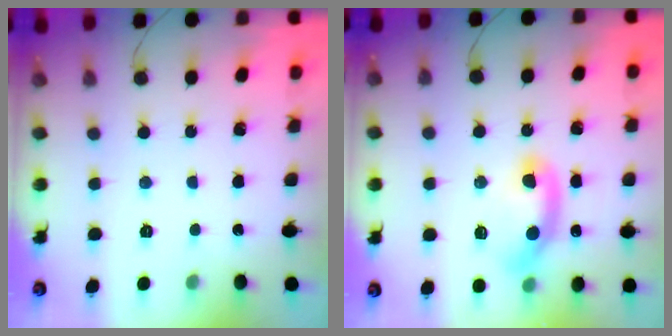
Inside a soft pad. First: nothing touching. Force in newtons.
{"total": 10.6, "press": 10.4, "slide": 2.1}